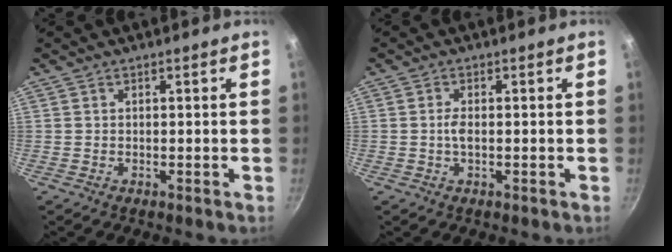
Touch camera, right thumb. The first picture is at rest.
{"total": 1.9, "force": [-0.2, 0.9, 1.7], "torque": [-0.035, 0.002, -0.003]}